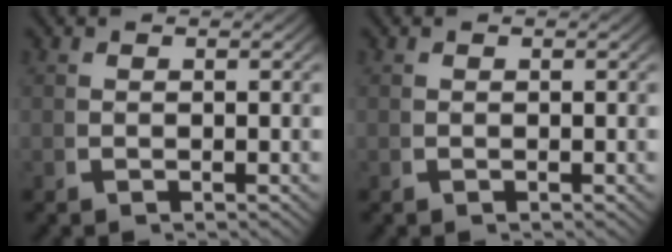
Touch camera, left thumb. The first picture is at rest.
{"total": 0.0}